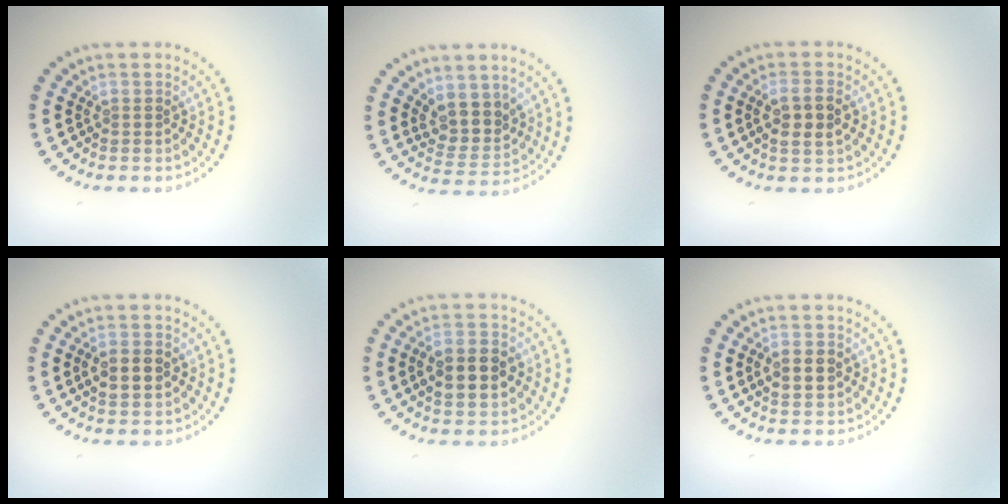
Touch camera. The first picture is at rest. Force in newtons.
{"total": 3.5, "press": 3.0, "slide": 1.7}
{"total": 2.8, "press": 2.8, "slide": 0.6}
{"total": 2.7, "press": 2.7, "slide": 0.3}
{"total": 4.6, "press": 4.6, "slide": 0.3}
{"total": 2.3, "press": 2.3, "slide": 0.1}